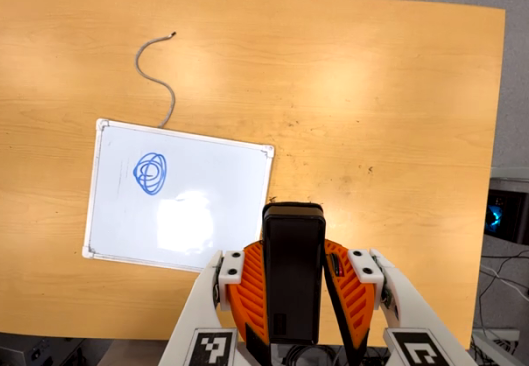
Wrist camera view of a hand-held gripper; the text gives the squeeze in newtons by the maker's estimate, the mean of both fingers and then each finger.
{"total": 6.8, "left": 5.0, "right": 8.6}